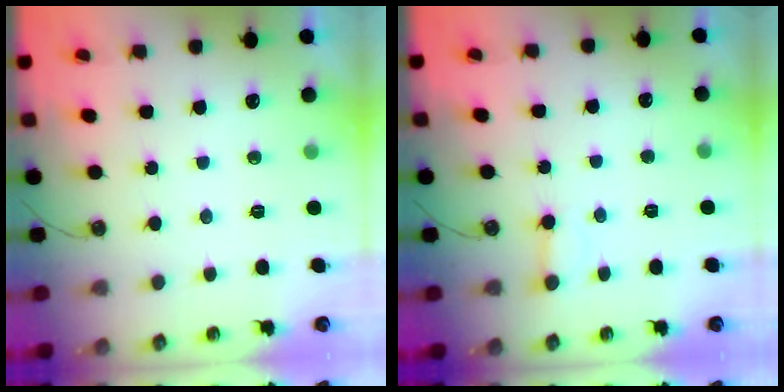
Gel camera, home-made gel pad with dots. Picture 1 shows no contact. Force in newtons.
{"total": 2.6, "press": 2.6, "slide": 0.2}